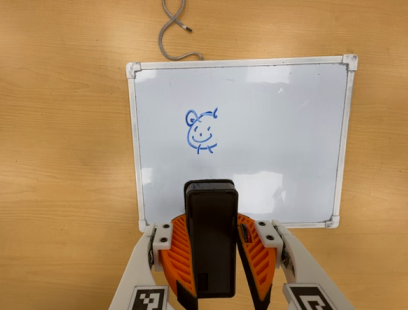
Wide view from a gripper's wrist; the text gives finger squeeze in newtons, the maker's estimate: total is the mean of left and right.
{"total": 11.3, "left": 9.9, "right": 12.7}